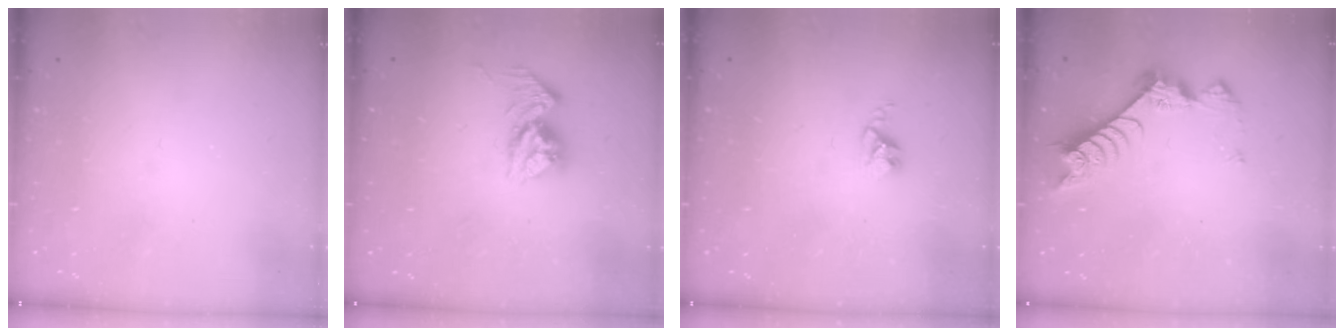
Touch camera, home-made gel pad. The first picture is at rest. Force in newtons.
{"total": 10.3, "press": 10.3, "slide": 0.9}
{"total": 2.4, "press": 2.4, "slide": 0.3}
{"total": 7.4, "press": 7.3, "slide": 1.0}